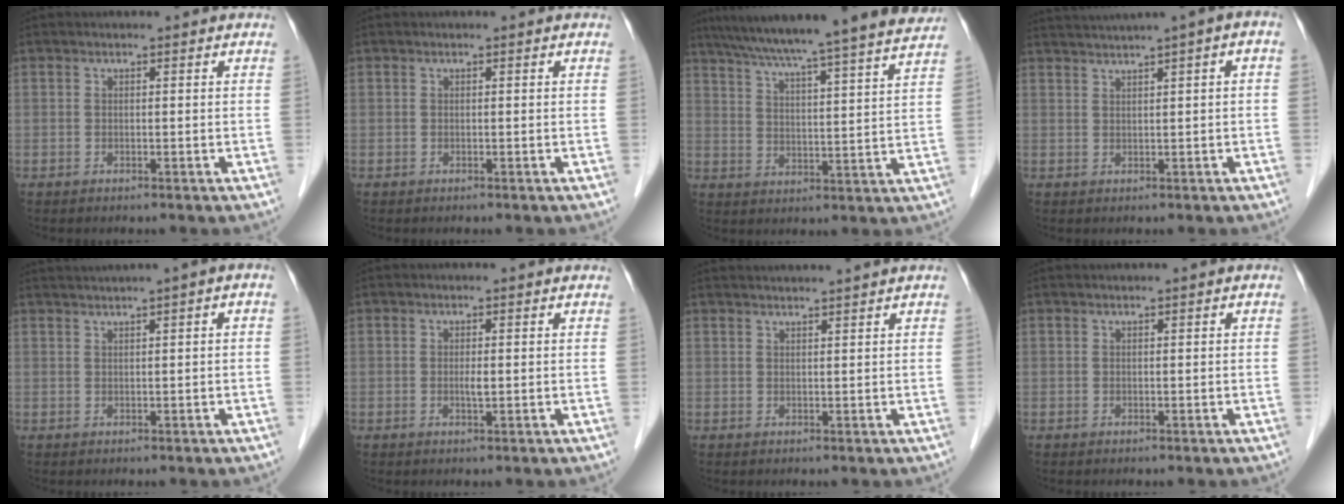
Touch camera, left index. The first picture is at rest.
{"total": 0.0}
{"total": 23.0, "force": [20.7, -1.3, 10.0], "torque": [-0.166, -0.022, 0.276]}
{"total": 5.9, "force": [3.4, -0.4, 4.8], "torque": [-0.082, 0.033, 0.057]}
{"total": 3.1, "force": [1.7, -0.3, 2.6], "torque": [-0.053, 0.018, 0.035]}
{"total": 1.1, "force": [0.0, 0.1, 1.1], "torque": [-0.022, -0.002, 0.001]}
{"total": 5.6, "force": [5.1, -1.2, 1.9], "torque": [-0.020, 0.020, 0.064]}
{"total": 0.0}